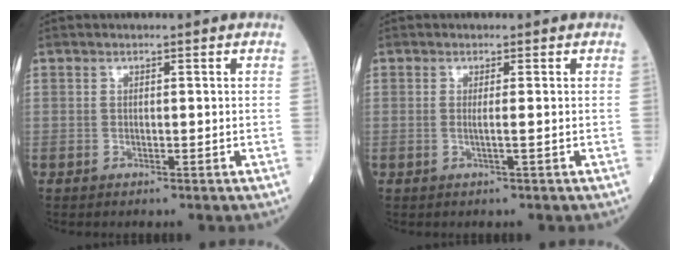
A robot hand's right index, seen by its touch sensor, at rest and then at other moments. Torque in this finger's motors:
{"motor_torque": [-0.15, -0.21, -0.02, 0.00]}